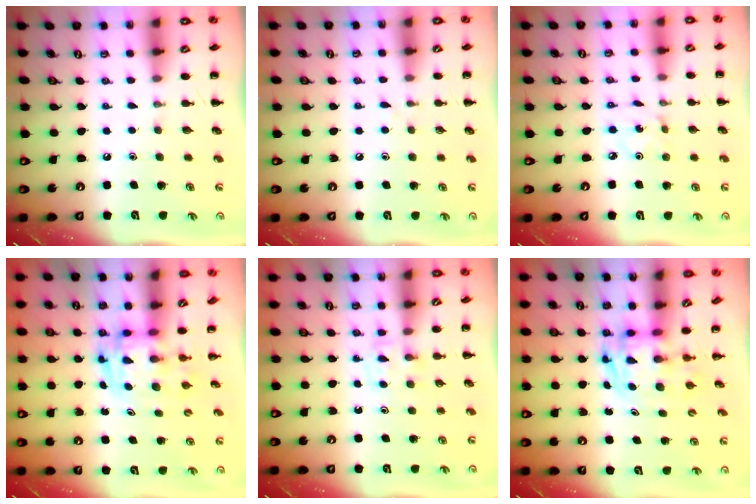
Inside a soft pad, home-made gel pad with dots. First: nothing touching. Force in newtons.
{"total": 2.8, "press": 2.4, "slide": 1.4}
{"total": 0.8, "press": 0.8, "slide": 0.2}
{"total": 2.8, "press": 2.7, "slide": 0.5}
{"total": 4.1, "press": 3.9, "slide": 1.4}
{"total": 2.6, "press": 2.6, "slide": 0.5}